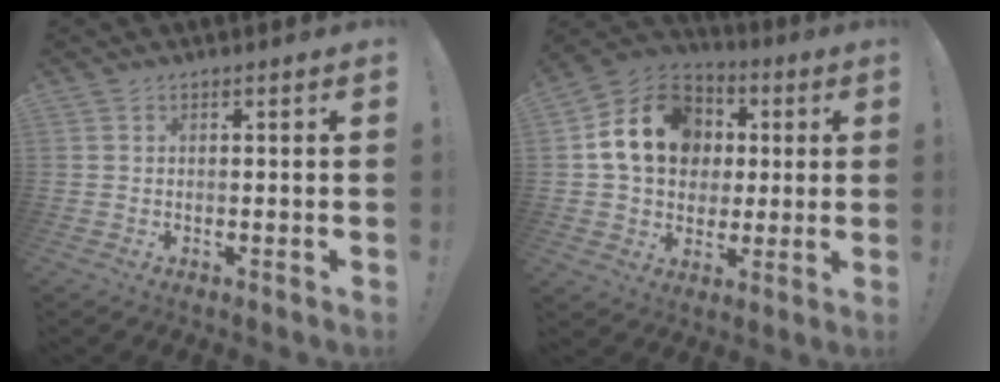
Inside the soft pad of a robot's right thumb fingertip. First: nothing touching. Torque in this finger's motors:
{"motor_torque": [0.51, 0.68, 1.14, -0.03, 0.11]}